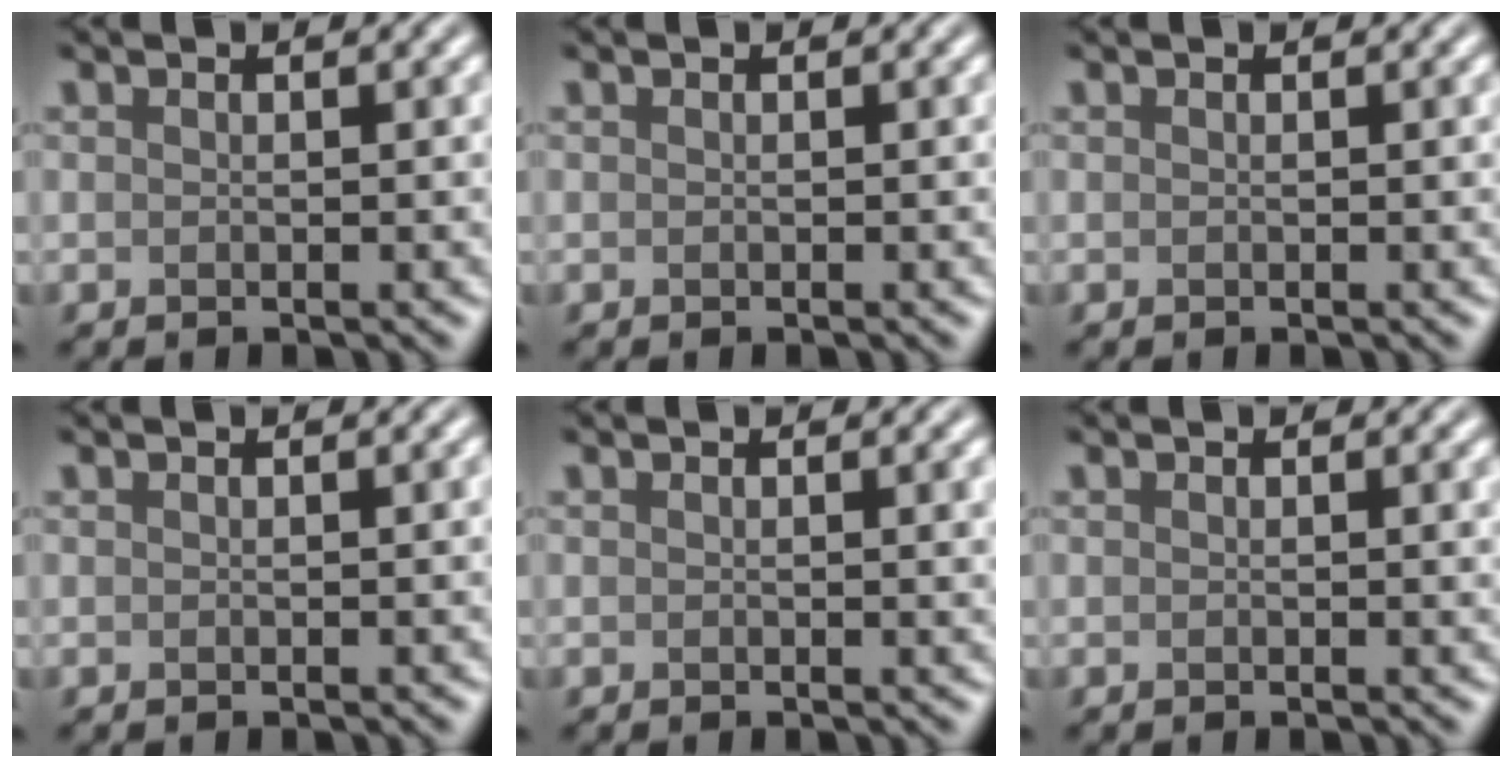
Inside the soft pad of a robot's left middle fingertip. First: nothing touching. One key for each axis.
{"total": 0.0}
{"total": 0.0}
{"total": 0.6, "fx": 0.1, "fy": 0.1, "fz": 0.6, "tx": -0.008, "ty": 0.000, "tz": 0.003}
{"total": 1.2, "fx": 0.3, "fy": 0.2, "fz": 1.2, "tx": -0.014, "ty": 0.000, "tz": 0.007}
{"total": 0.7, "fx": 0.2, "fy": 0.0, "fz": 0.6, "tx": -0.008, "ty": -0.002, "tz": 0.005}